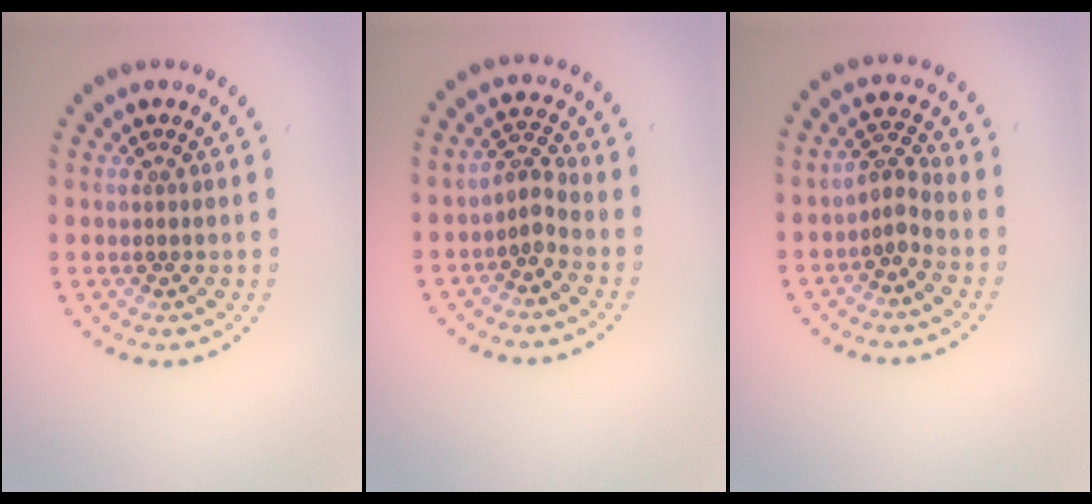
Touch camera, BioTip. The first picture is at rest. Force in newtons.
{"total": 1.8, "press": 1.4, "slide": 1.2}
{"total": 1.8, "press": 1.4, "slide": 1.2}